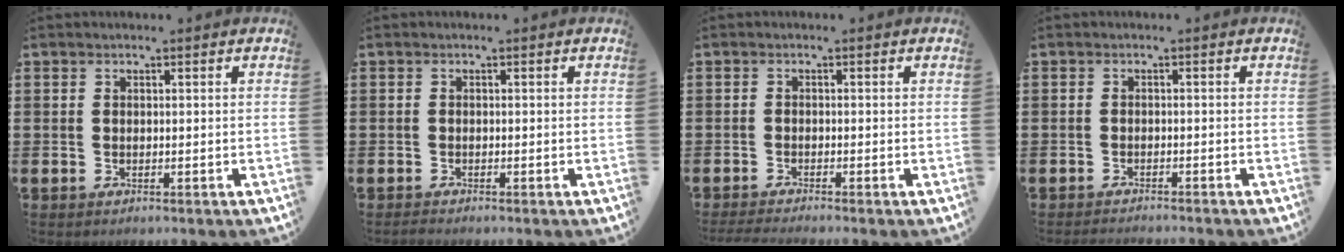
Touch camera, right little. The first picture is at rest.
{"total": 0.5, "force": [-0.5, 0.0, 0.3], "torque": [0.003, -0.006, -0.011]}
{"total": 1.2, "force": [-1.0, -0.1, 0.6], "torque": [-0.008, 0.000, -0.020]}
{"total": 0.9, "force": [-0.9, -0.1, 0.0], "torque": [-0.001, -0.001, -0.019]}